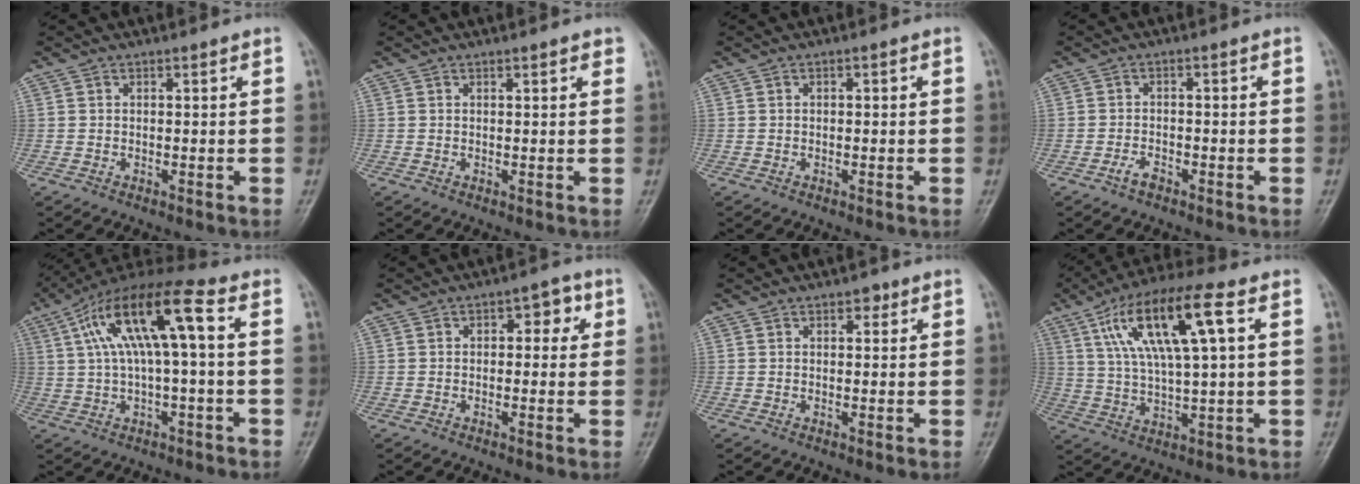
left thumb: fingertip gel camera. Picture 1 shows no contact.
{"total": 1.7, "force": [1.1, 0.5, 1.2], "torque": [-0.013, -0.001, 0.010]}
{"total": 0.9, "force": [0.1, 0.4, 0.8], "torque": [-0.009, 0.002, 0.001]}
{"total": 2.3, "force": [-1.6, 1.0, 1.3], "torque": [-0.029, 0.012, -0.031]}
{"total": 15.1, "force": [3.0, 4.2, 14.2], "torque": [-0.271, 0.044, 0.049]}
{"total": 4.7, "force": [1.2, 2.8, 3.6], "torque": [-0.017, 0.006, 0.007]}
{"total": 1.6, "force": [0.9, 1.0, 0.9], "torque": [-0.002, -0.001, 0.008]}
{"total": 16.3, "force": [5.5, 4.1, 14.8], "torque": [-0.281, 0.011, 0.097]}